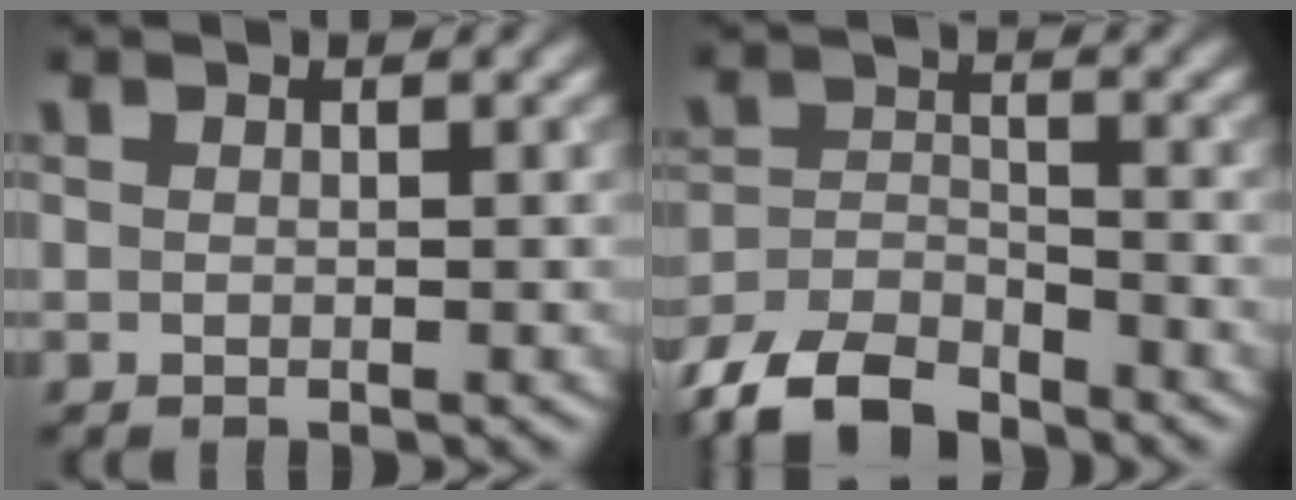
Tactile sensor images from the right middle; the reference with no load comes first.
{"total": 7.3, "force": [-6.3, 2.7, 2.6], "torque": [-0.045, -0.011, -0.122]}